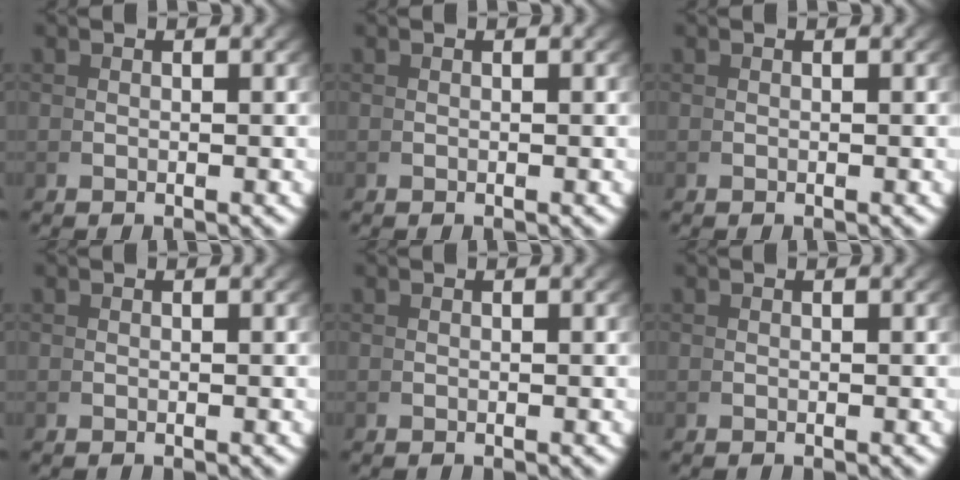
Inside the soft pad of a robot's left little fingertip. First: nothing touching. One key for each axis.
{"total": 0.0}
{"total": 0.0}
{"total": 0.0}
{"total": 0.0}
{"total": 0.0}